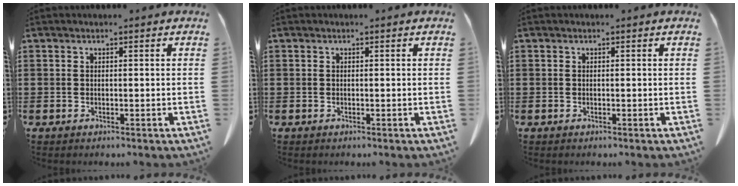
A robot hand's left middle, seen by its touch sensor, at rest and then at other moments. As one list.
[{"total": 0.0}, {"total": 0.0}]